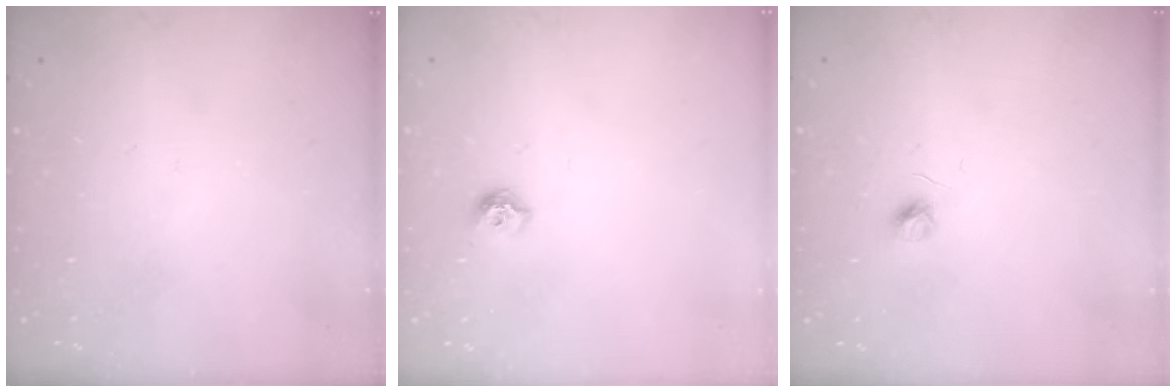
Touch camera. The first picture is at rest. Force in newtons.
{"total": 6.9, "press": 6.8, "slide": 0.7}
{"total": 3.6, "press": 3.6, "slide": 0.4}